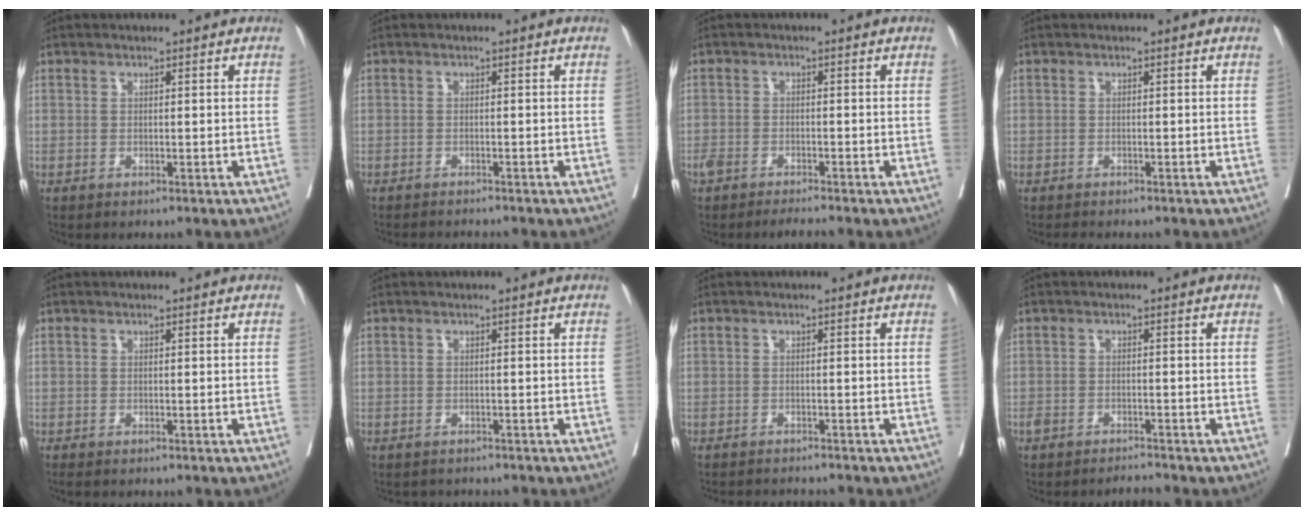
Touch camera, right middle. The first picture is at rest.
{"total": 3.2, "force": [-3.2, 0.0, 0.6], "torque": [-0.003, -0.010, -0.046]}
{"total": 3.8, "force": [-3.3, 0.5, 1.6], "torque": [-0.029, -0.005, -0.057]}
{"total": 1.3, "force": [-1.2, 0.5, 0.2], "torque": [-0.009, -0.003, -0.020]}
{"total": 0.6, "force": [-0.5, 0.1, 0.2], "torque": [-0.005, -0.003, -0.009]}
{"total": 2.2, "force": [-2.0, 0.9, 0.1], "torque": [-0.007, -0.003, -0.030]}
{"total": 3.6, "force": [-3.6, 0.2, 0.5], "torque": [0.000, -0.009, -0.051]}
{"total": 1.8, "force": [-1.8, 0.2, 0.2], "torque": [-0.002, -0.006, -0.029]}